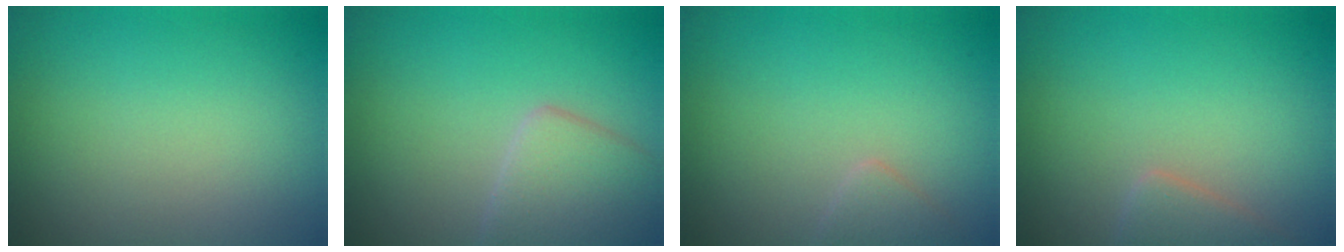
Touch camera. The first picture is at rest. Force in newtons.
{"total": 3.7, "press": 3.7, "slide": 0.2}
{"total": 1.3, "press": 1.3, "slide": 0.1}
{"total": 2.0, "press": 2.0, "slide": 0.2}